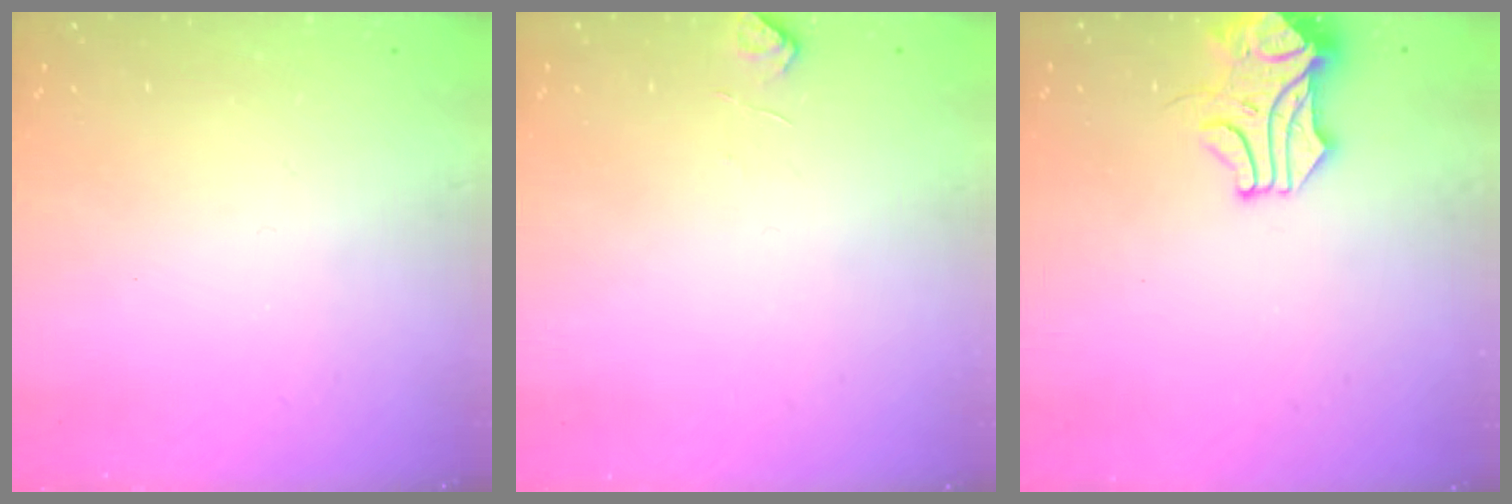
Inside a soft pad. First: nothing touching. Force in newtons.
{"total": 2.9, "press": 2.8, "slide": 0.6}
{"total": 1.4, "press": 1.3, "slide": 0.5}